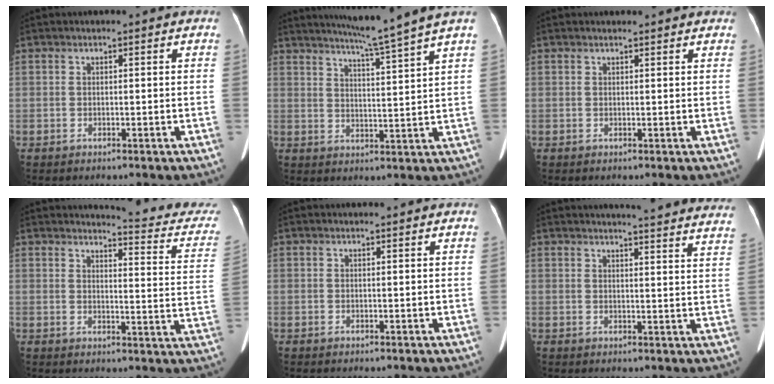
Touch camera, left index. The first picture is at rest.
{"total": 10.0, "force": [8.4, -2.6, 4.7], "torque": [-0.077, -0.020, 0.122]}
{"total": 2.9, "force": [2.8, 0.5, 0.8], "torque": [-0.014, 0.015, 0.028]}
{"total": 13.8, "force": [13.6, 0.8, 2.4], "torque": [-0.015, -0.096, 0.130]}
{"total": 1.7, "force": [1.6, 0.1, 0.4], "torque": [-0.012, 0.006, 0.017]}
{"total": 21.8, "force": [20.8, 0.8, 6.5], "torque": [-0.074, -0.076, 0.224]}